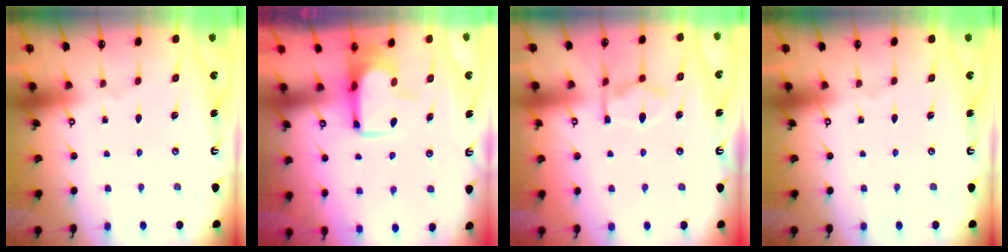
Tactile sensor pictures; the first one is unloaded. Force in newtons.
{"total": 5.9, "press": 5.9, "slide": 0.8}
{"total": 7.0, "press": 6.9, "slide": 1.3}
{"total": 0.0}